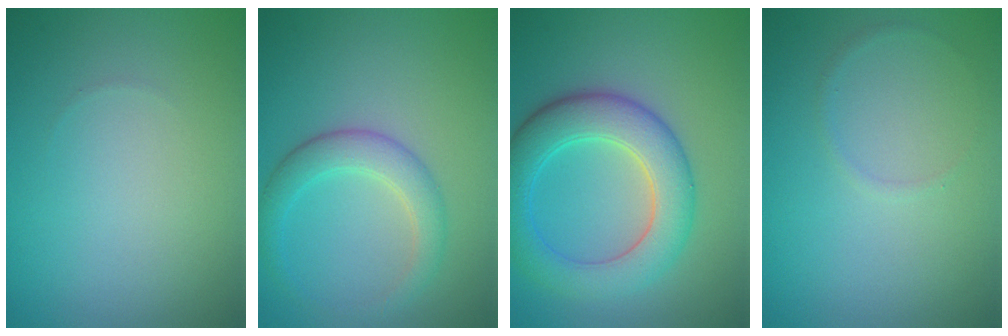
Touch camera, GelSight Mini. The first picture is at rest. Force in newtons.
{"total": 3.2, "press": 3.2, "slide": 0.3}
{"total": 6.5, "press": 6.5, "slide": 0.1}
{"total": 0.6, "press": 0.6, "slide": 0.1}